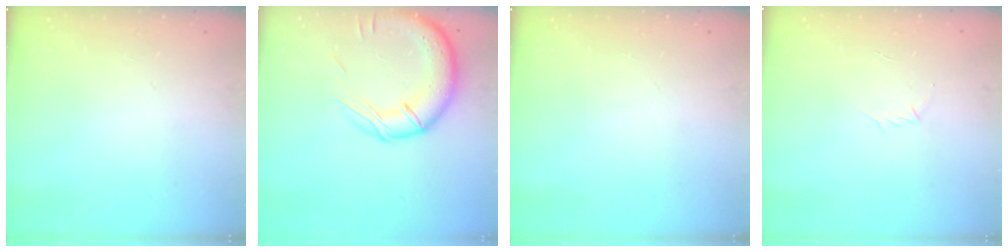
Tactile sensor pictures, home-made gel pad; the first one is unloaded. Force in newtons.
{"total": 16.5, "press": 16.2, "slide": 2.9}
{"total": 0.0}
{"total": 2.9, "press": 2.8, "slide": 0.8}